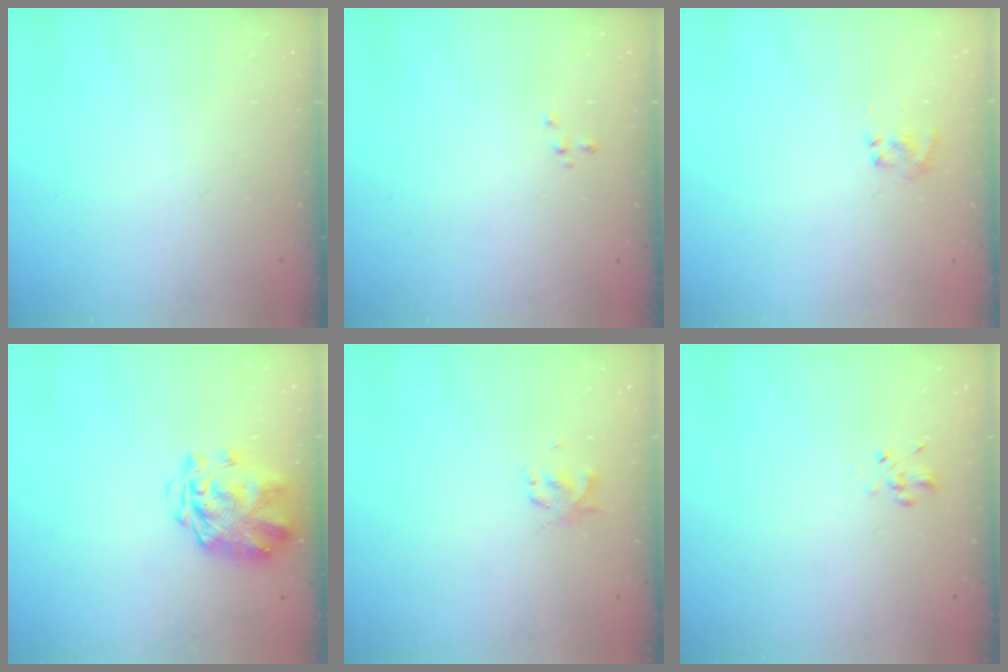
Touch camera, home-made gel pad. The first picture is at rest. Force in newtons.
{"total": 0.5, "press": 0.5, "slide": 0.0}
{"total": 2.5, "press": 2.4, "slide": 0.8}
{"total": 3.1, "press": 2.7, "slide": 1.5}
{"total": 1.9, "press": 1.9, "slide": 0.3}
{"total": 2.8, "press": 2.4, "slide": 1.4}